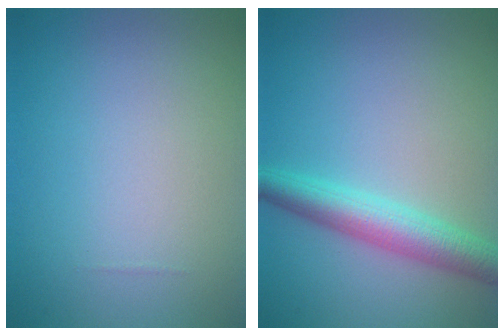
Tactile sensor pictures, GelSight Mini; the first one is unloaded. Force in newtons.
{"total": 4.3, "press": 4.3, "slide": 0.0}